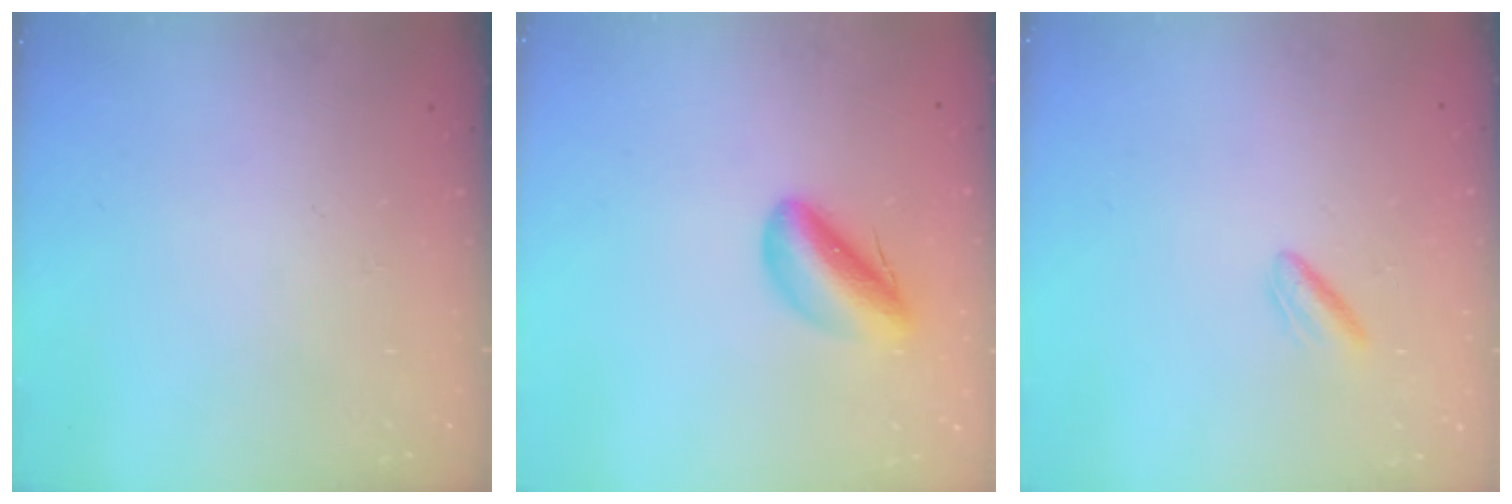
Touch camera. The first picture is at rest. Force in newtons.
{"total": 8.6, "press": 8.3, "slide": 2.5}
{"total": 2.2, "press": 1.9, "slide": 1.1}